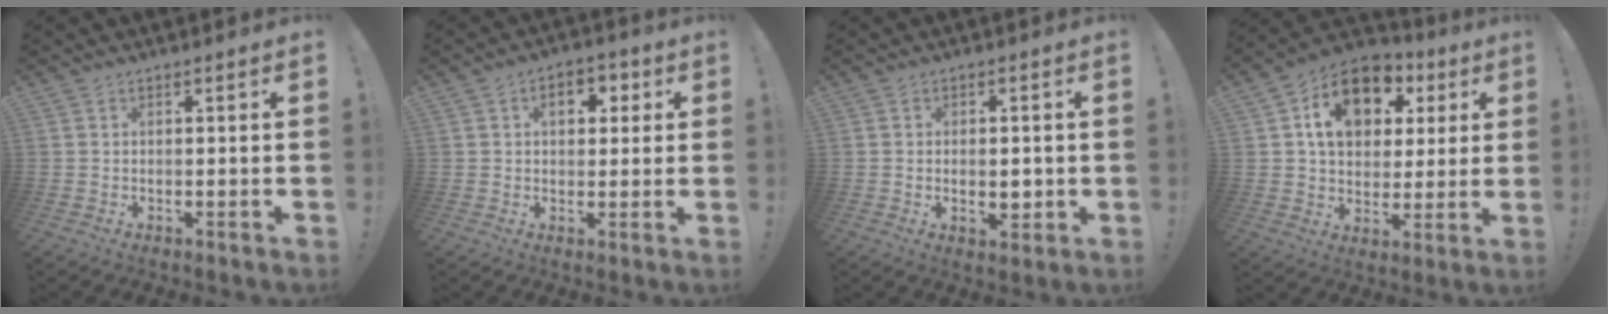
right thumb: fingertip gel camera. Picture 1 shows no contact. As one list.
[{"total": 6.4, "force": [1.7, 4.2, 4.5], "torque": [-0.047, -0.001, 0.021]}, {"total": 3.6, "force": [-0.3, 2.2, 2.8], "torque": [-0.017, -0.004, -0.009]}, {"total": 16.1, "force": [6.4, 11.2, 9.7], "torque": [-0.150, -0.012, 0.117]}]